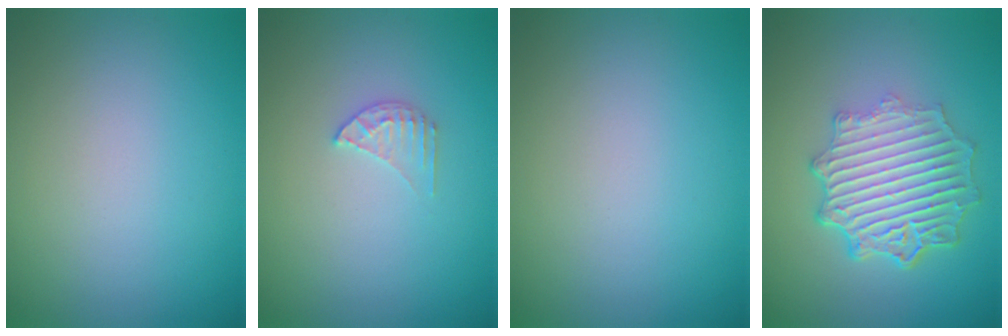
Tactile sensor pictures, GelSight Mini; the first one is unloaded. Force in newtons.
{"total": 1.5, "press": 1.5, "slide": 0.2}
{"total": 0.0}
{"total": 7.3, "press": 5.2, "slide": 5.0}